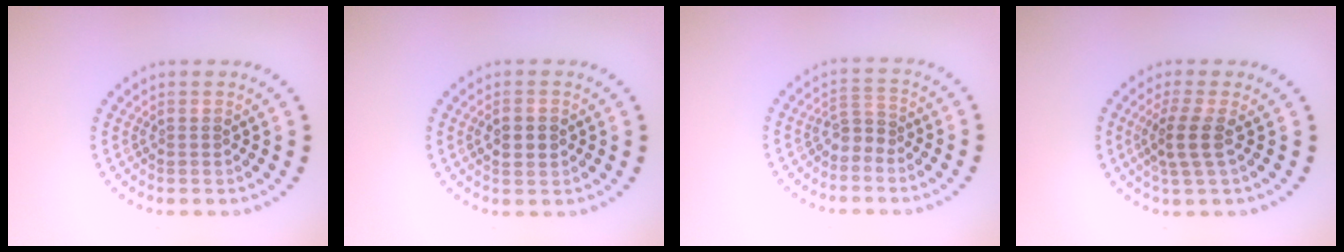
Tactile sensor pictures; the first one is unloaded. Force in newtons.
{"total": 2.7, "press": 2.7, "slide": 0.1}
{"total": 1.8, "press": 1.1, "slide": 1.4}
{"total": 2.6, "press": 2.0, "slide": 1.6}